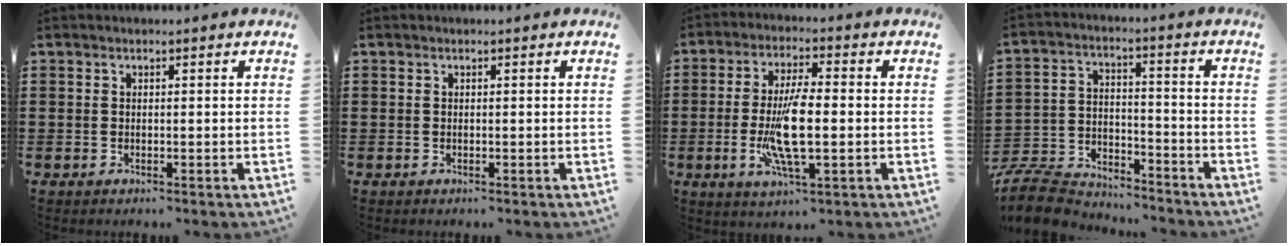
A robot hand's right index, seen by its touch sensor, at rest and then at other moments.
{"total": 0.0}
{"total": 9.5, "force": [-1.4, 2.5, 9.1], "torque": [-0.186, -0.011, -0.028]}
{"total": 8.8, "force": [-8.4, 2.0, 1.4], "torque": [-0.042, 0.016, -0.170]}